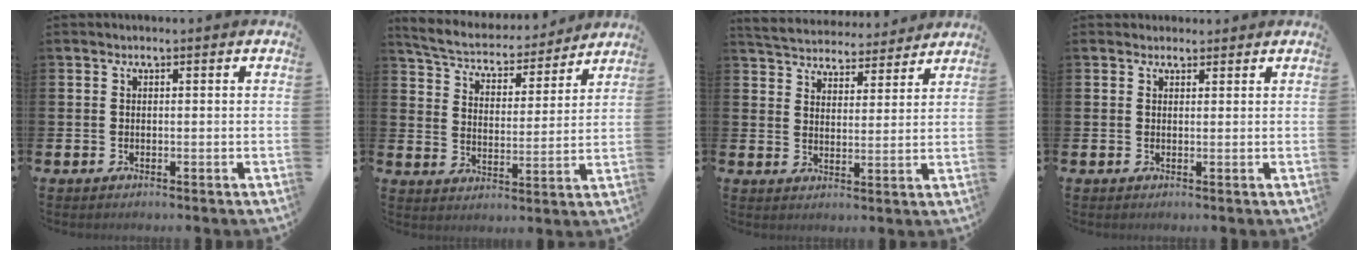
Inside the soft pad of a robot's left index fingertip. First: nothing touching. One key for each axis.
{"total": 6.2, "fx": 5.9, "fy": 1.2, "fz": 1.3, "tx": -0.055, "ty": -0.047, "tz": 0.100}
{"total": 5.2, "fx": 5.1, "fy": 1.2, "fz": -0.1, "tx": -0.015, "ty": -0.040, "tz": 0.088}
{"total": 1.4, "fx": 1.3, "fy": 0.7, "fz": 0.0, "tx": 0.020, "ty": -0.004, "tz": 0.020}